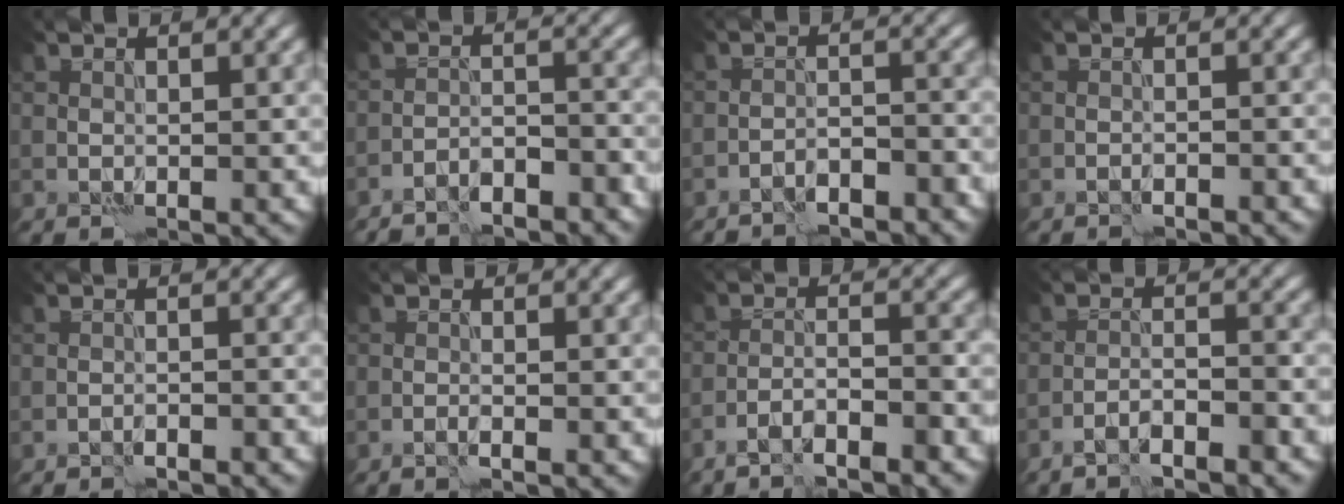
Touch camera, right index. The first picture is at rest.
{"total": 5.3, "force": [-4.6, 1.3, 2.1], "torque": [-0.028, -0.001, -0.079]}
{"total": 4.0, "force": [-3.5, 0.9, 1.7], "torque": [-0.022, 0.003, -0.058]}
{"total": 1.3, "force": [-1.2, 0.1, 0.3], "torque": [0.001, 0.002, -0.022]}
{"total": 1.8, "force": [-1.7, 0.1, 0.4], "torque": [-0.001, 0.003, -0.029]}
{"total": 0.9, "force": [-0.7, -0.2, 0.4], "torque": [-0.008, 0.001, -0.016]}
{"total": 4.5, "force": [-3.7, 0.6, 2.5], "torque": [-0.038, 0.005, -0.064]}
{"total": 3.7, "force": [-3.1, 0.4, 1.9], "torque": [-0.029, 0.006, -0.056]}